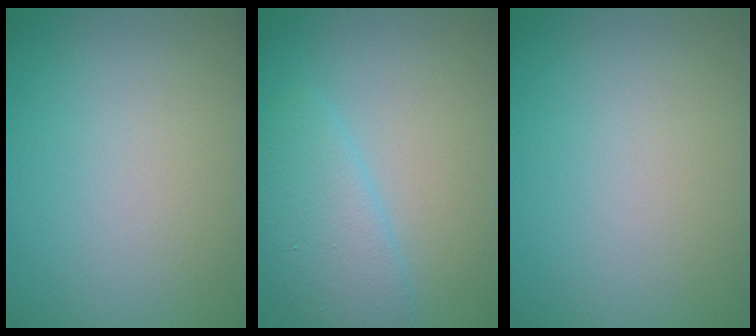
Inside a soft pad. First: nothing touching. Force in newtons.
{"total": 3.8, "press": 3.8, "slide": 0.2}
{"total": 0.0}